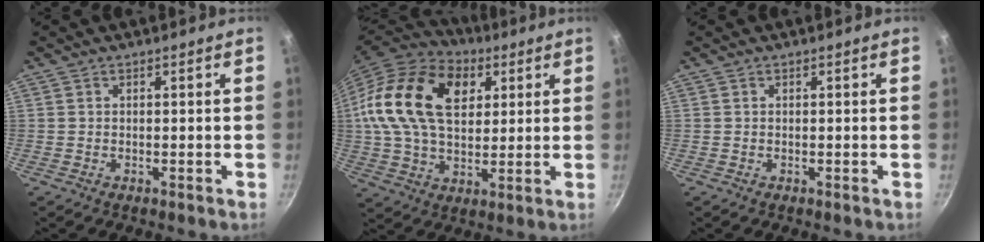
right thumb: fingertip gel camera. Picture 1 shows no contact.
{"total": 22.9, "force": [6.4, 14.9, 16.2], "torque": [-0.283, 0.008, 0.103]}
{"total": 0.0}